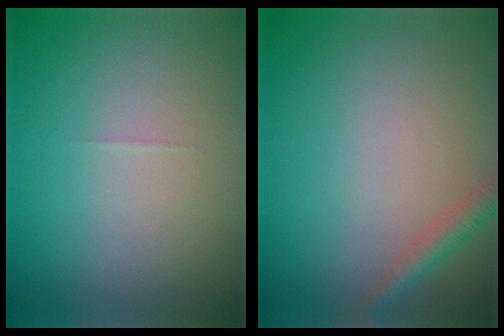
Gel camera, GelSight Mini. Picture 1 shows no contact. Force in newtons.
{"total": 1.8, "press": 1.8, "slide": 0.1}